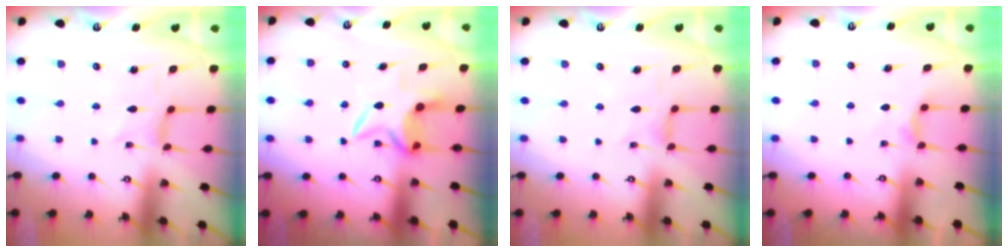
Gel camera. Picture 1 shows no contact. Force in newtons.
{"total": 6.5, "press": 6.5, "slide": 0.7}
{"total": 3.9, "press": 3.8, "slide": 0.7}
{"total": 4.3, "press": 4.2, "slide": 0.7}